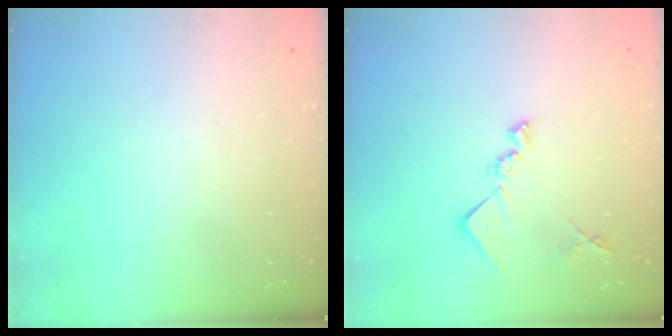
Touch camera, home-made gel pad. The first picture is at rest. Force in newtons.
{"total": 12.5, "press": 12.5, "slide": 0.3}